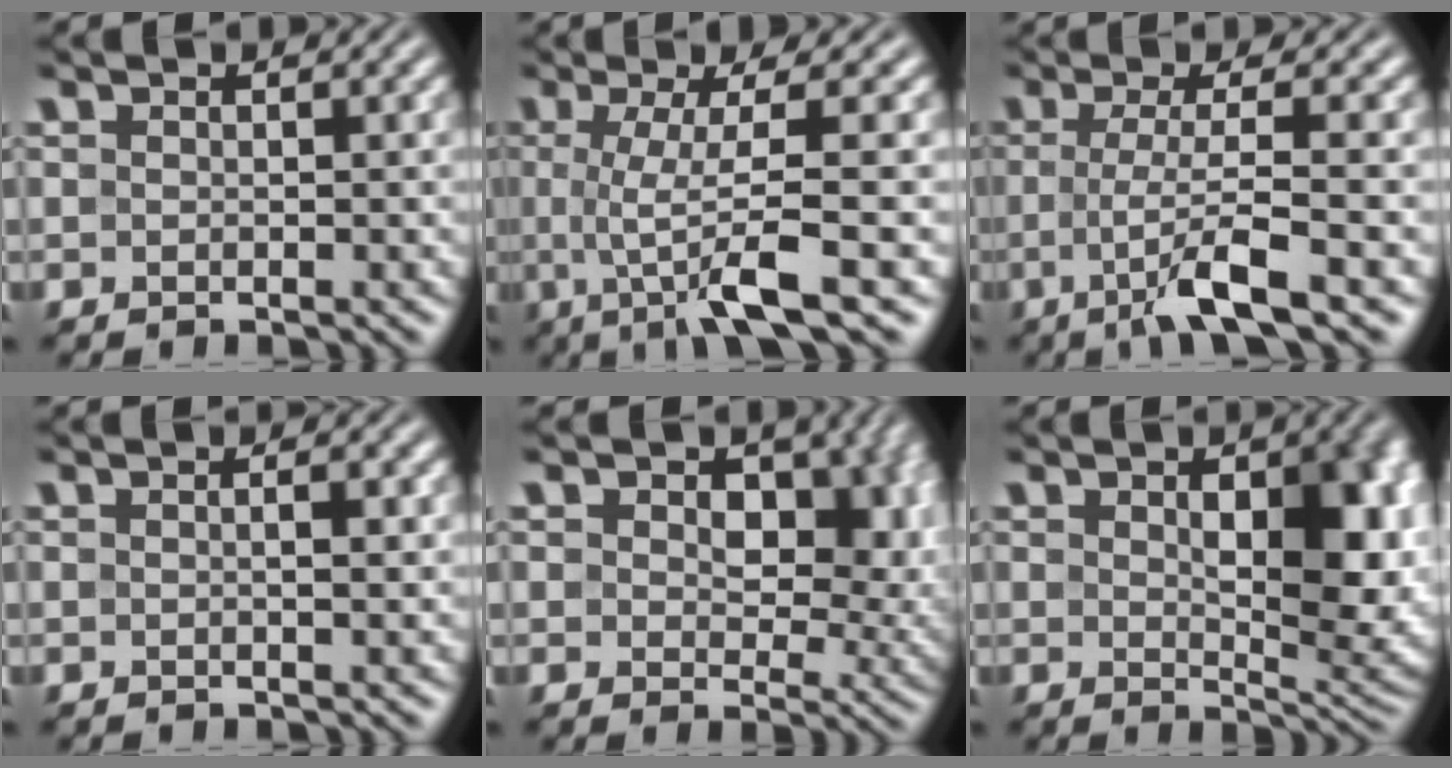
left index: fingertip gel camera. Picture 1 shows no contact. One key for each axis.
{"total": 7.0, "fx": -1.0, "fy": 1.4, "fz": 6.8, "tx": -0.113, "ty": -0.001, "tz": -0.020}
{"total": 5.1, "fx": -1.4, "fy": 0.8, "fz": 4.9, "tx": -0.085, "ty": -0.004, "tz": -0.031}
{"total": 1.4, "fx": 0.1, "fy": 0.2, "fz": 1.4, "tx": -0.023, "ty": 0.003, "tz": 0.001}
{"total": 9.7, "fx": 2.2, "fy": 6.4, "fz": 6.9, "tx": -0.081, "ty": 0.002, "tz": 0.024}
{"total": 9.5, "fx": 1.0, "fy": 4.9, "fz": 8.0, "tx": -0.104, "ty": -0.009, "tz": 0.030}